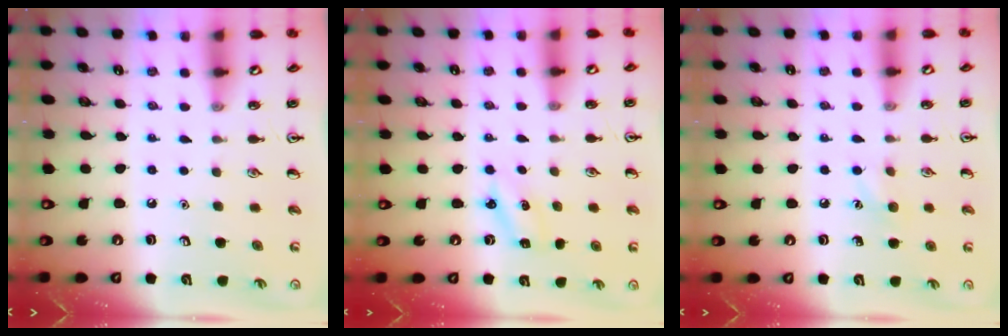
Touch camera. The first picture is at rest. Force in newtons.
{"total": 2.6, "press": 2.4, "slide": 0.8}
{"total": 6.5, "press": 6.2, "slide": 2.0}